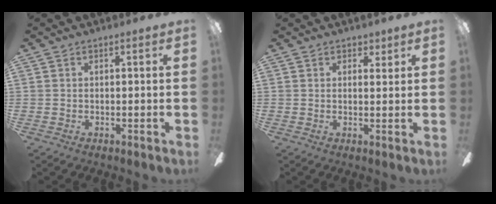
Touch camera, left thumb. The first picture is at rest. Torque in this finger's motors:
{"motor_torque": [0.15, -0.14, -0.43, 0.17, 0.00]}